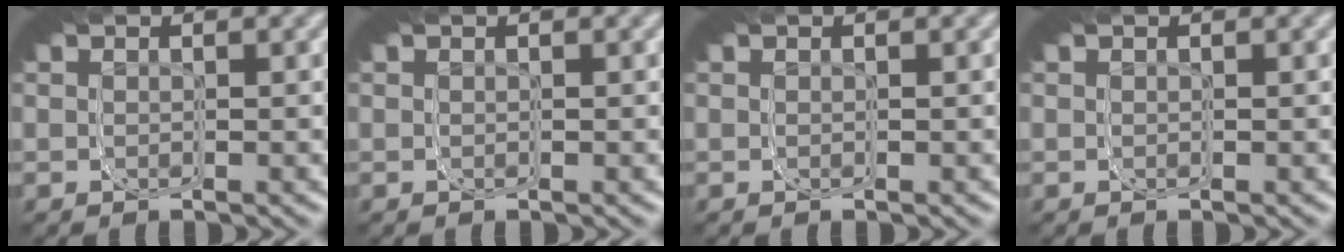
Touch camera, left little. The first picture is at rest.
{"total": 0.0}
{"total": 0.0}
{"total": 0.0}